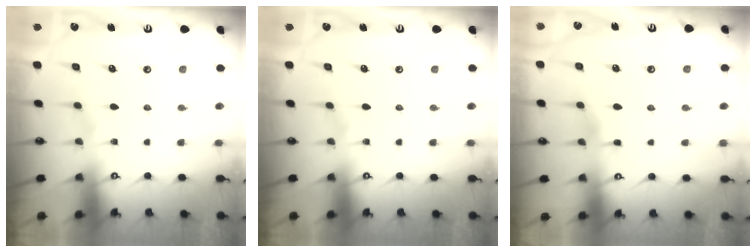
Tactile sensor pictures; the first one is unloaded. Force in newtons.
{"total": 0.0}
{"total": 2.8, "press": 2.8, "slide": 0.3}